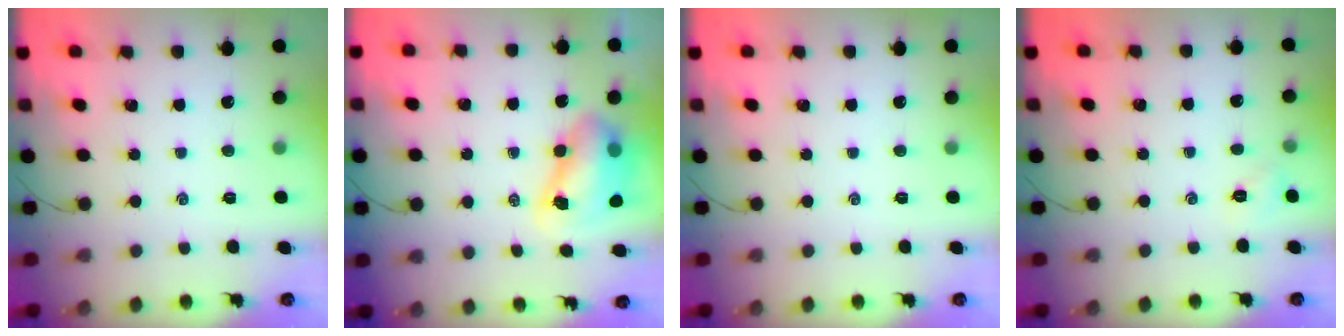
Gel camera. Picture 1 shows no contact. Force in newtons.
{"total": 8.5, "press": 8.2, "slide": 2.4}
{"total": 0.0}
{"total": 2.1, "press": 2.1, "slide": 0.6}